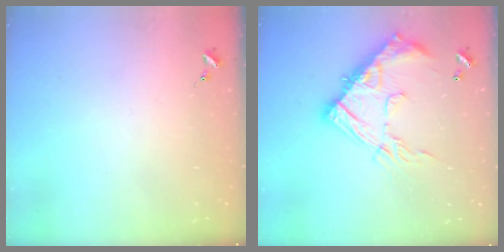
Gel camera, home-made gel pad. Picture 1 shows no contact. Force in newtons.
{"total": 19.9, "press": 19.9, "slide": 1.7}